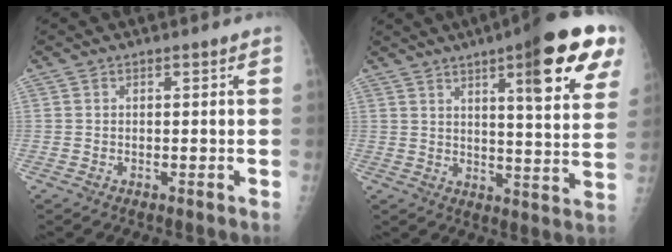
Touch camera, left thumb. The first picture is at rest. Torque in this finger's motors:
{"motor_torque": [3.08, 1.96, 2.05, -0.72, 0.62]}